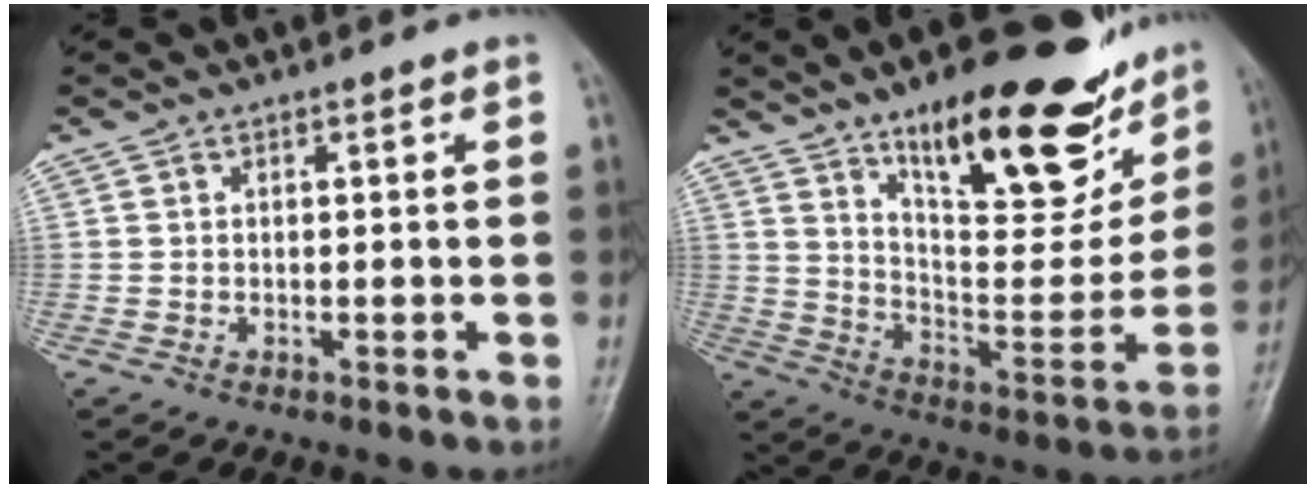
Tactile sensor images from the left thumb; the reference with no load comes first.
{"total": 28.2, "force": [17.2, 10.4, 19.8], "torque": [-0.234, -0.069, 0.265]}